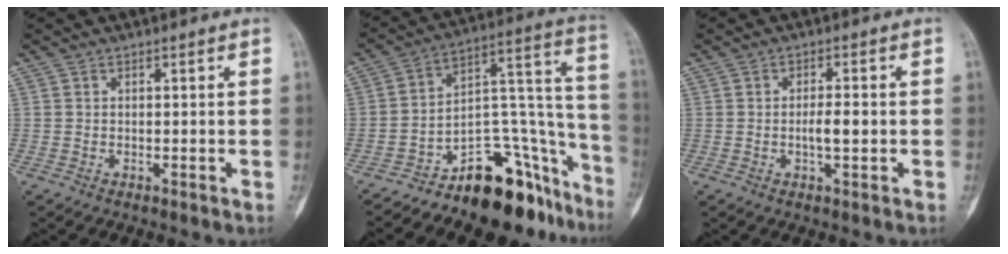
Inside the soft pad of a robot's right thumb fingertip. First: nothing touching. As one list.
[{"total": 20.4, "force": [-14.6, 8.5, 11.4], "torque": [-0.088, 0.152, -0.228]}, {"total": 3.4, "force": [-0.4, 0.9, 3.3], "torque": [-0.061, -0.001, -0.009]}]